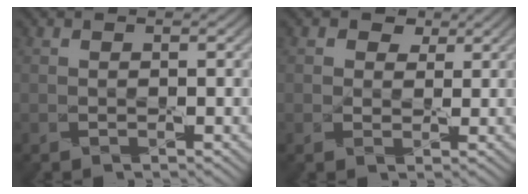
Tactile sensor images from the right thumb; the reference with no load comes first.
{"total": 3.5, "force": [1.9, 2.8, 1.0], "torque": [-0.027, 0.003, 0.018]}